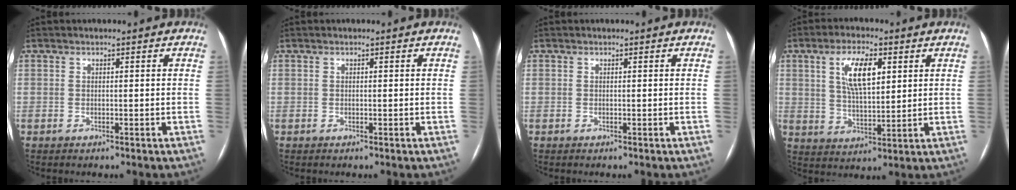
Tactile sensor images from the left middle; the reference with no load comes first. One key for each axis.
{"total": 0.0}
{"total": 0.0}
{"total": 8.4, "fx": 3.1, "fy": 2.9, "fz": 7.3, "tx": -0.139, "ty": 0.007, "tz": 0.060}